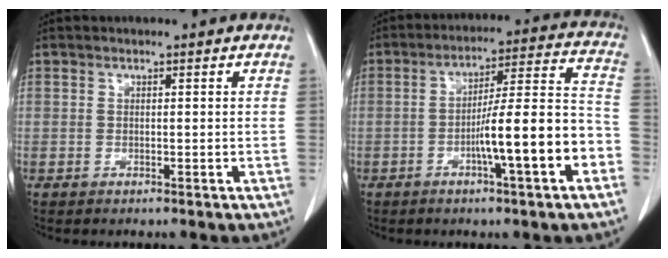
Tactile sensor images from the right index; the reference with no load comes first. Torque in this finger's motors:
{"motor_torque": [1.88, -0.26, 1.01, 0.18]}